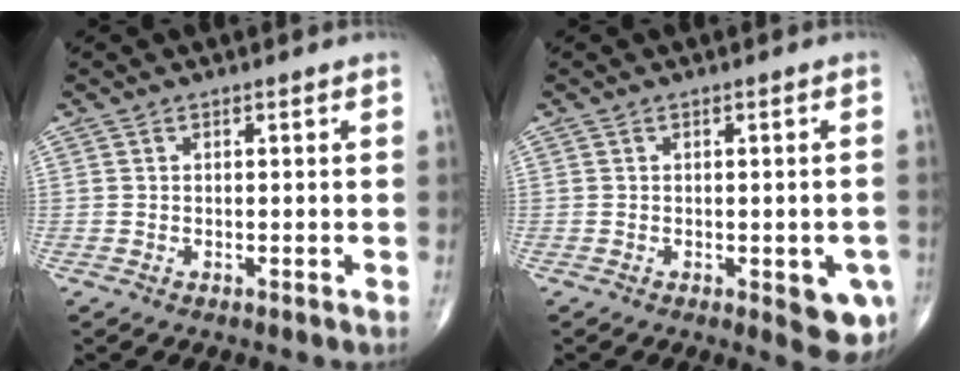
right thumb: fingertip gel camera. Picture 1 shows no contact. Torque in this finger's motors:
{"motor_torque": [1.06, 1.33, 0.43, -0.47, 0.17]}